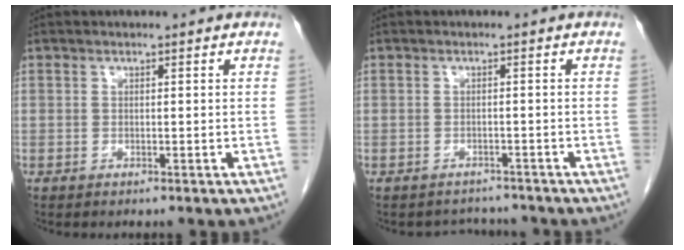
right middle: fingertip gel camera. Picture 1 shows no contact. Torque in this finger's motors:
{"motor_torque": [-0.95, -0.29, -0.37, -0.07]}